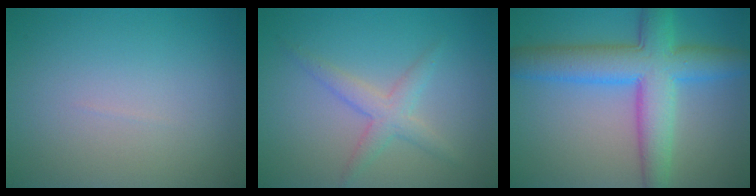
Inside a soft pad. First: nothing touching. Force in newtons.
{"total": 2.5, "press": 2.5, "slide": 0.2}
{"total": 8.1, "press": 8.1, "slide": 0.2}